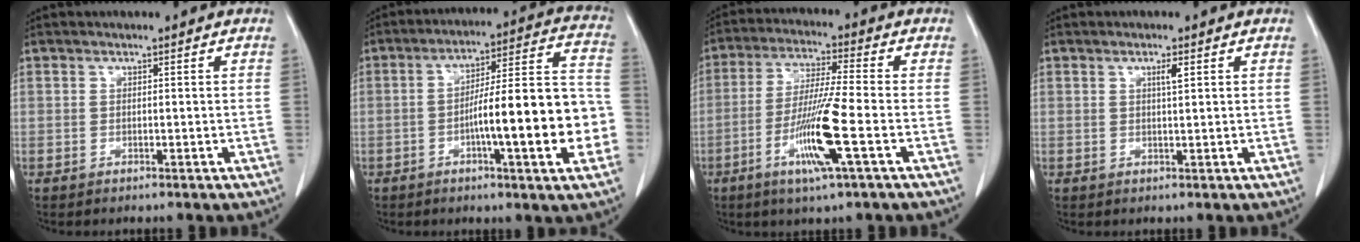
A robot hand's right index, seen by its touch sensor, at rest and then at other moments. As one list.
[{"total": 17.2, "force": [-4.2, 1.8, 16.6], "torque": [-0.226, 0.024, -0.060]}, {"total": 11.1, "force": [-4.0, -0.5, 10.3], "torque": [-0.204, -0.017, -0.079]}, {"total": 1.6, "force": [0.7, 0.1, 1.4], "torque": [-0.025, -0.001, 0.011]}]